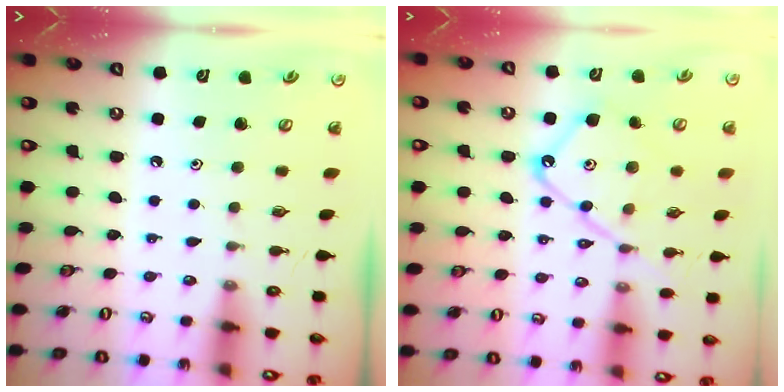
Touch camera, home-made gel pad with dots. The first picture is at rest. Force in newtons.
{"total": 13.5, "press": 13.4, "slide": 1.1}